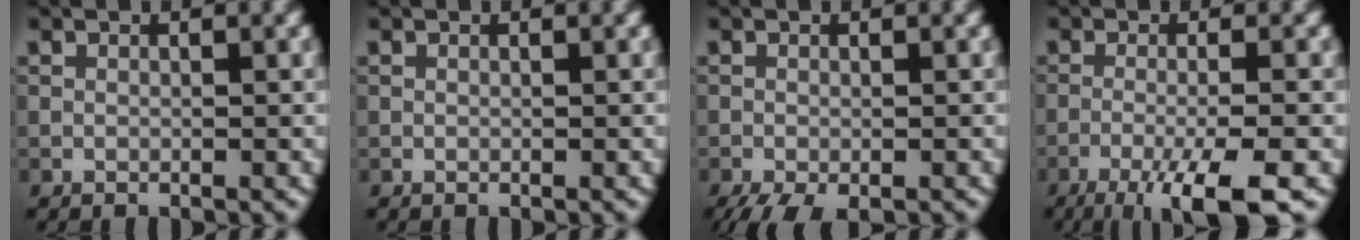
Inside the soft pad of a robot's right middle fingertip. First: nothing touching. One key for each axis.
{"total": 0.0}
{"total": 3.4, "fx": -2.4, "fy": 1.0, "fz": 2.2, "tx": -0.037, "ty": -0.010, "tz": -0.040}
{"total": 7.3, "fx": -4.2, "fy": 1.5, "fz": 5.9, "tx": -0.084, "ty": -0.003, "tz": -0.073}